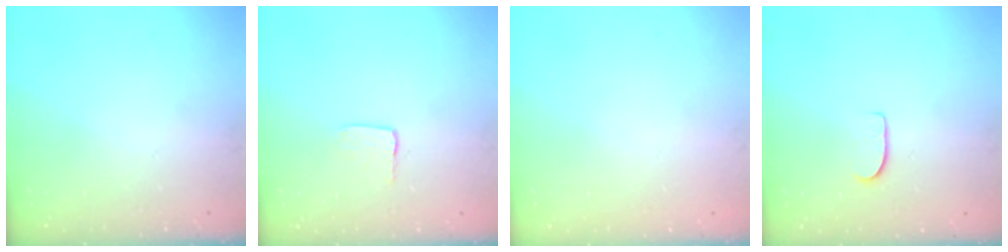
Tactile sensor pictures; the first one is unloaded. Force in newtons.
{"total": 3.2, "press": 3.2, "slide": 0.2}
{"total": 0.0}
{"total": 6.1, "press": 6.1, "slide": 0.5}